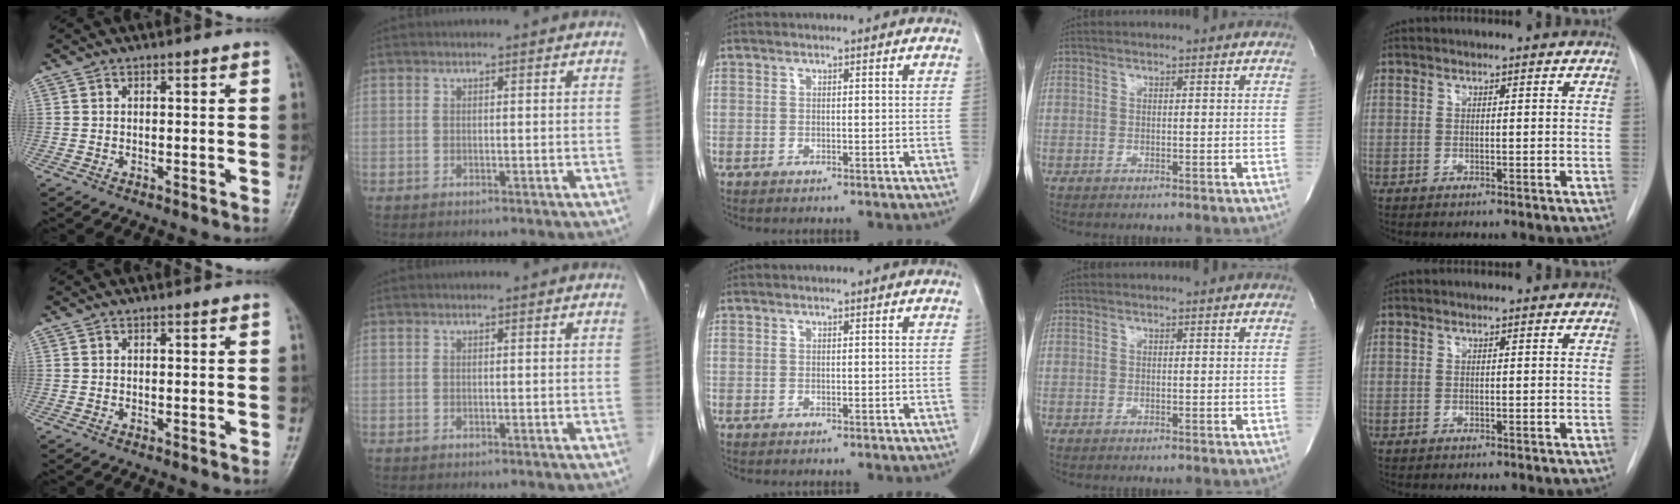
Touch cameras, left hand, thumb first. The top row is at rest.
{}